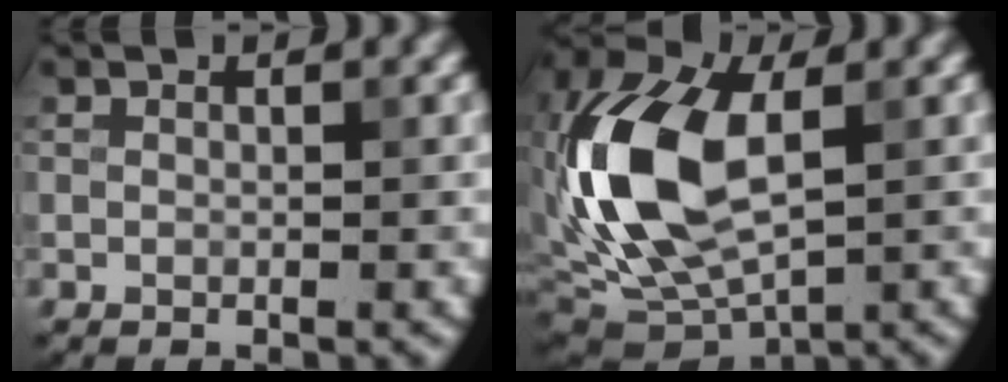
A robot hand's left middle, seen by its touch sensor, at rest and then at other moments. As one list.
[{"total": 12.0, "force": [0.8, 6.9, 9.8], "torque": [-0.226, 0.005, 0.010]}]